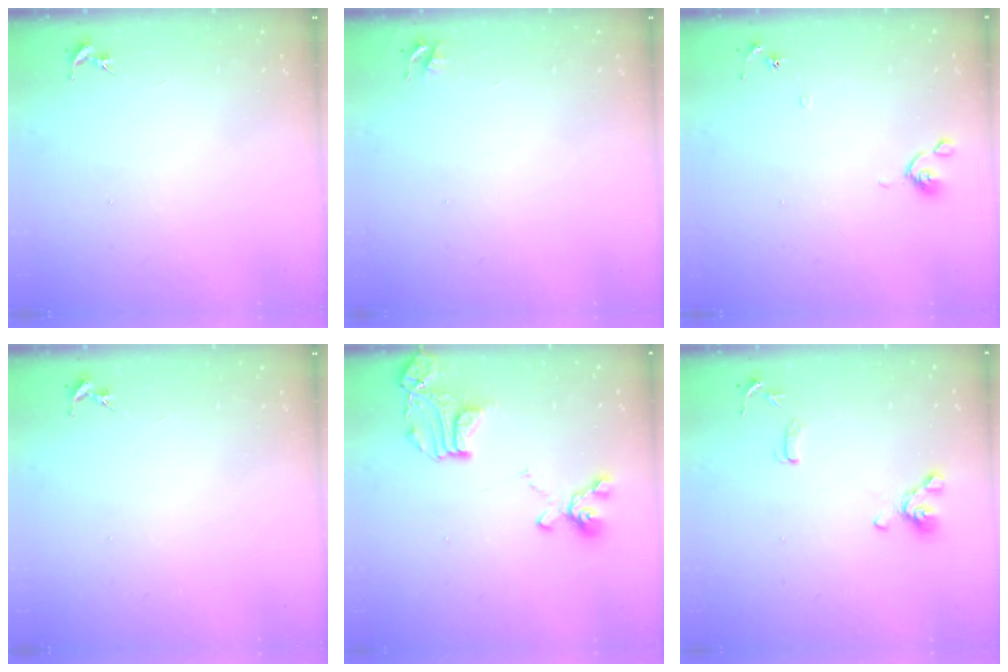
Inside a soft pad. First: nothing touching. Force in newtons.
{"total": 3.5, "press": 3.5, "slide": 0.4}
{"total": 6.9, "press": 6.9, "slide": 0.6}
{"total": 0.0}
{"total": 17.9, "press": 17.8, "slide": 1.9}
{"total": 11.6, "press": 11.4, "slide": 2.1}